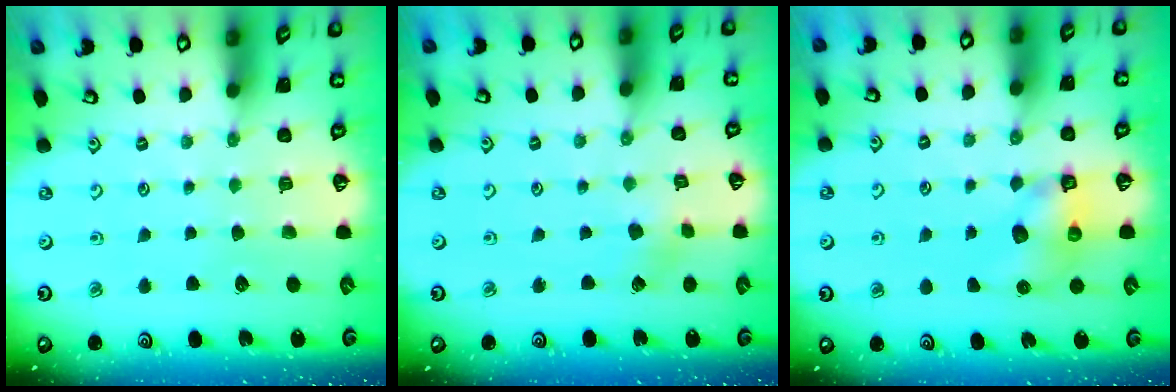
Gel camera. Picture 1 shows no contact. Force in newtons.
{"total": 2.4, "press": 2.2, "slide": 0.9}
{"total": 8.7, "press": 8.7, "slide": 0.2}